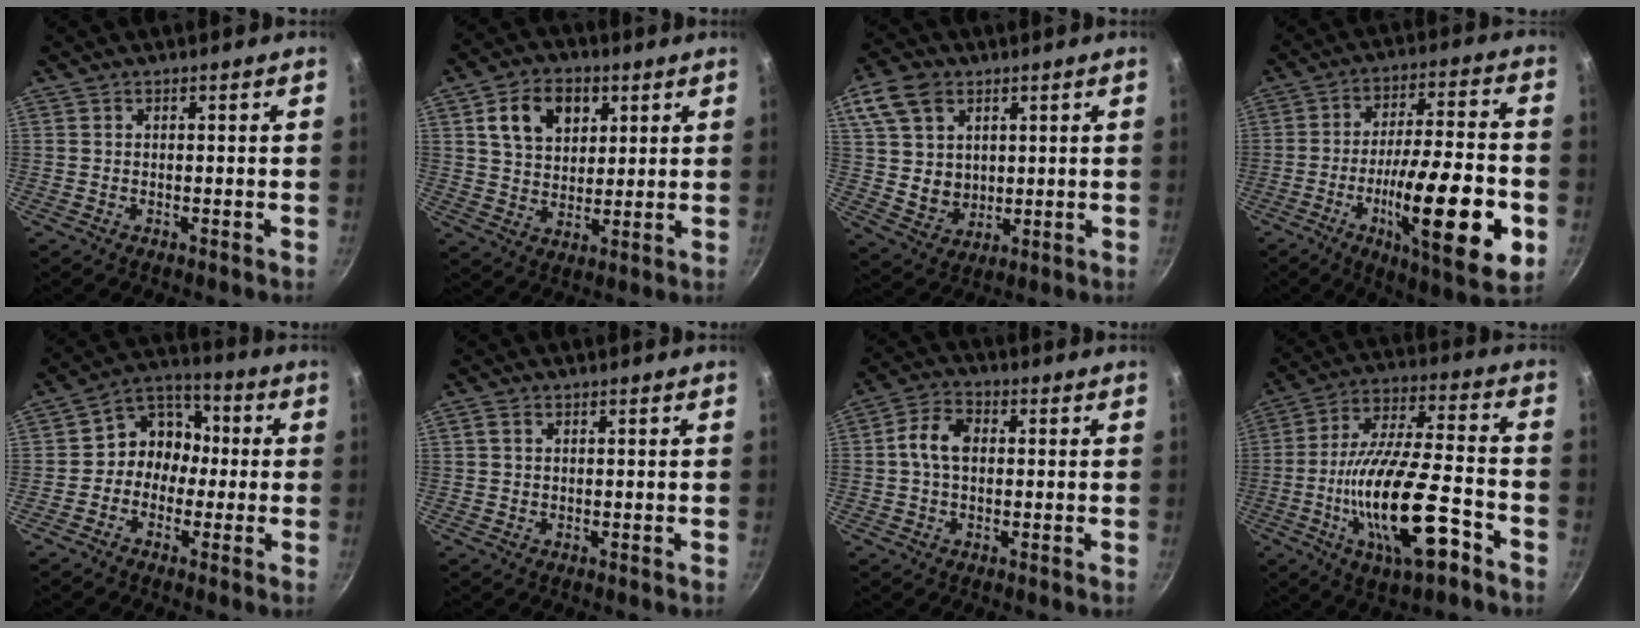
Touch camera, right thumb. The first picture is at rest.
{"total": 11.2, "force": [4.1, 7.9, 6.7], "torque": [-0.090, -0.005, 0.068]}
{"total": 13.2, "force": [4.9, 10.3, 6.7], "torque": [-0.108, -0.013, 0.101]}
{"total": 23.7, "force": [-6.9, 6.2, 21.8], "torque": [-0.323, 0.021, -0.105]}
{"total": 8.8, "force": [-0.9, 7.7, 4.2], "torque": [-0.019, 0.035, -0.037]}
{"total": 1.4, "force": [0.5, 1.0, 0.8], "torque": [-0.014, 0.001, 0.009]}
{"total": 6.8, "force": [0.5, 4.6, 4.9], "torque": [-0.084, 0.019, -0.002]}
{"total": 20.5, "force": [-7.8, 6.8, 17.7], "torque": [-0.308, 0.031, -0.138]}